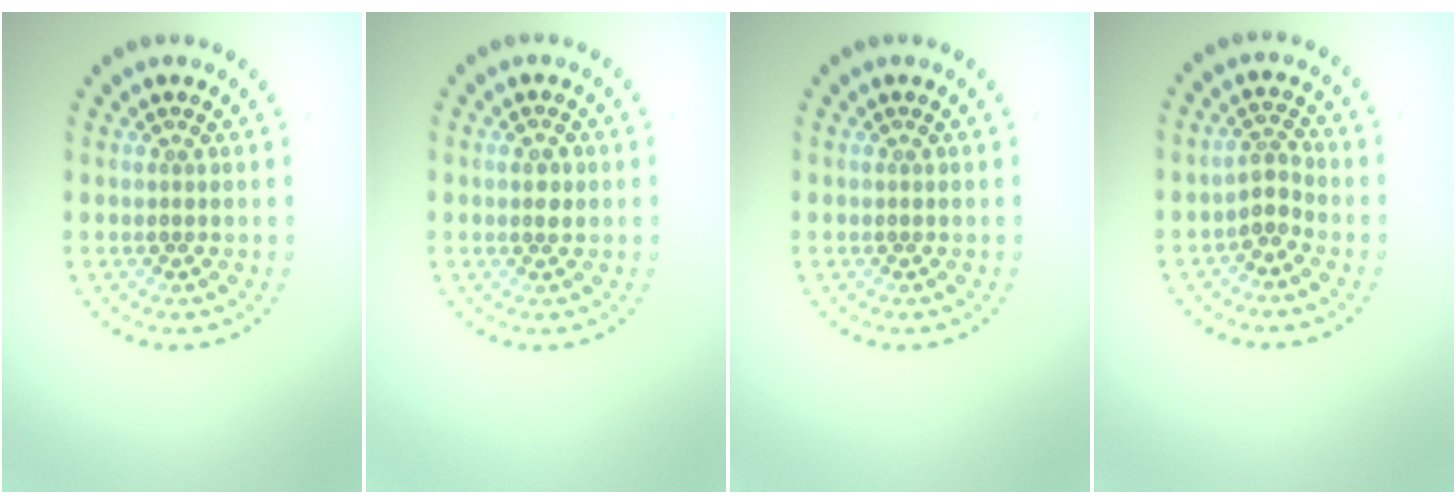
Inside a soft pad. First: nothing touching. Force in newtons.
{"total": 1.2, "press": 1.2, "slide": 0.4}
{"total": 0.0}
{"total": 1.8, "press": 1.4, "slide": 1.1}